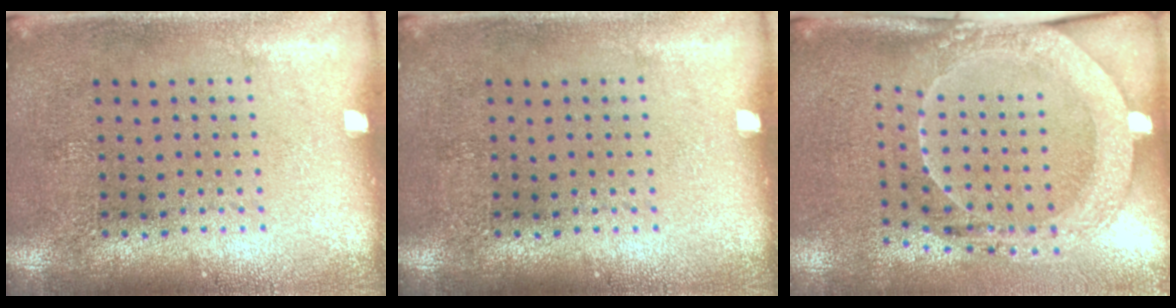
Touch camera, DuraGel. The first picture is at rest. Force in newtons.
{"total": 0.0}
{"total": 2.0, "press": 2.0, "slide": 0.3}